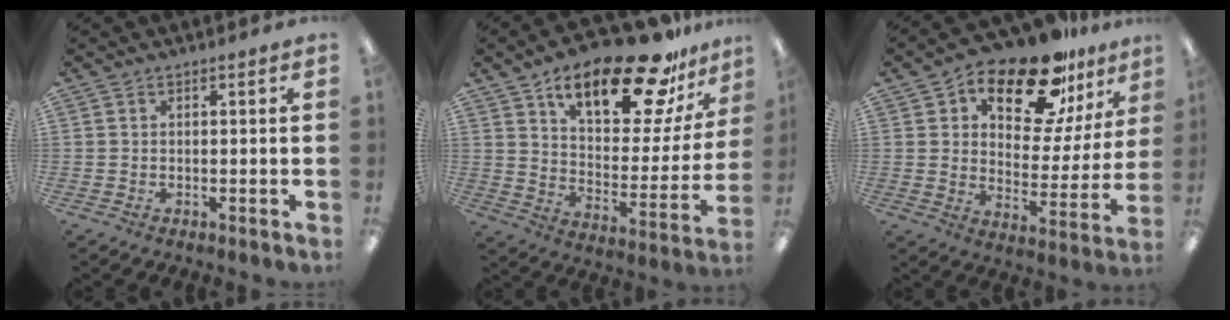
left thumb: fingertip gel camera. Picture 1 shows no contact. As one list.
[{"total": 24.2, "force": [16.6, 8.6, 15.4], "torque": [-0.225, -0.101, 0.271]}, {"total": 19.5, "force": [14.0, 8.1, 10.8], "torque": [-0.168, -0.089, 0.234]}]